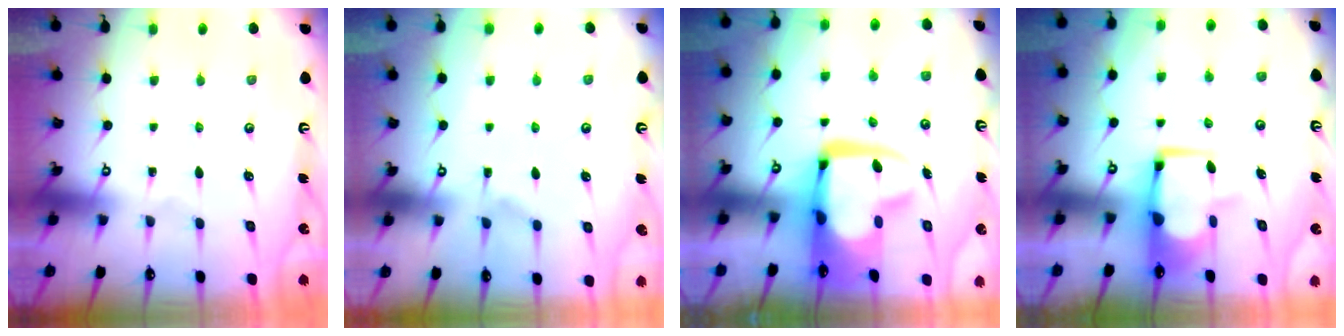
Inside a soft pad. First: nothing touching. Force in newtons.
{"total": 2.4, "press": 2.2, "slide": 1.1}
{"total": 6.0, "press": 5.9, "slide": 1.3}
{"total": 1.7, "press": 1.4, "slide": 0.8}